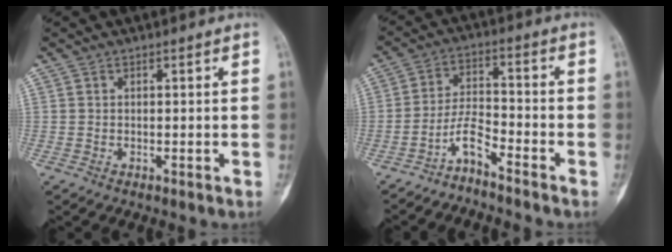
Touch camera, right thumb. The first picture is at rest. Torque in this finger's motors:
{"motor_torque": [0.02, 0.25, 0.04, 0.07, 0.00]}